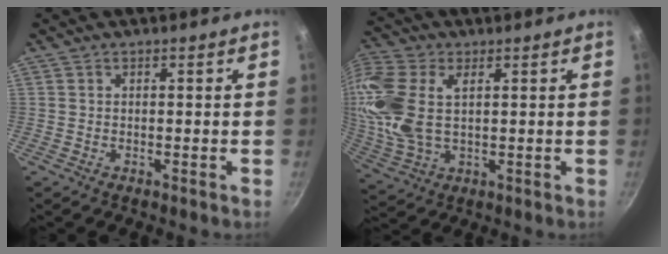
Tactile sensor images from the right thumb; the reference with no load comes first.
{"total": 14.4, "force": [3.1, 8.3, 11.3], "torque": [-0.246, 0.004, 0.062]}